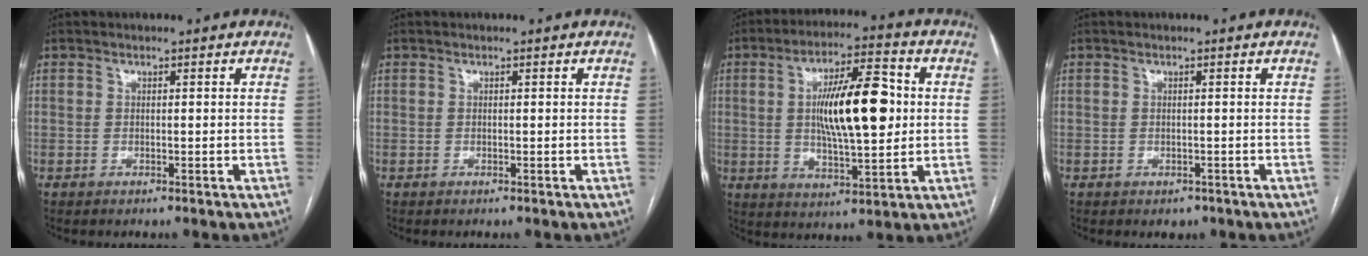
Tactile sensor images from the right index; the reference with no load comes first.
{"total": 0.0}
{"total": 14.6, "force": [1.6, 3.8, 14.0], "torque": [-0.239, 0.016, 0.025]}
{"total": 1.4, "force": [-0.7, 1.0, 0.5], "torque": [-0.004, 0.001, -0.003]}